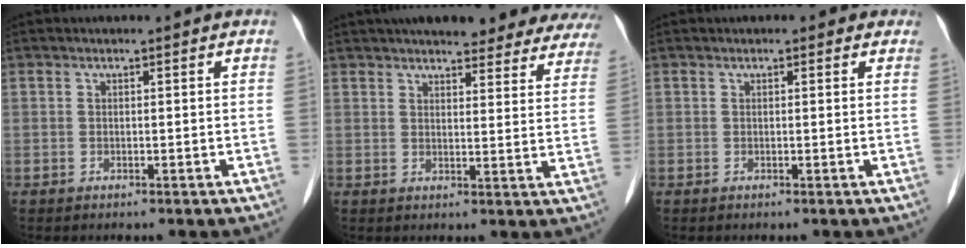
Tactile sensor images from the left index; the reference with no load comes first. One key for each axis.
{"total": 23.0, "fx": 20.3, "fy": 5.6, "fz": 9.3, "tx": -0.115, "ty": -0.009, "tz": 0.231}
{"total": 1.1, "fx": 0.7, "fy": 0.7, "fz": 0.4, "tx": -0.002, "ty": 0.004, "tz": 0.000}